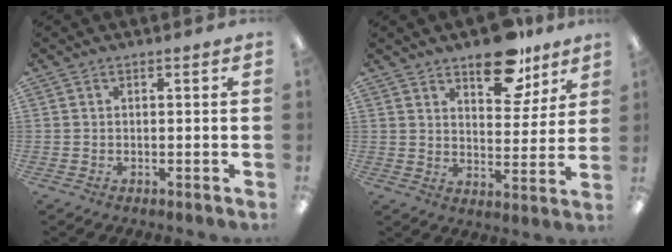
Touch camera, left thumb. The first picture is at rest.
{"total": 12.7, "force": [9.1, 6.2, 6.3], "torque": [-0.071, -0.053, 0.159]}